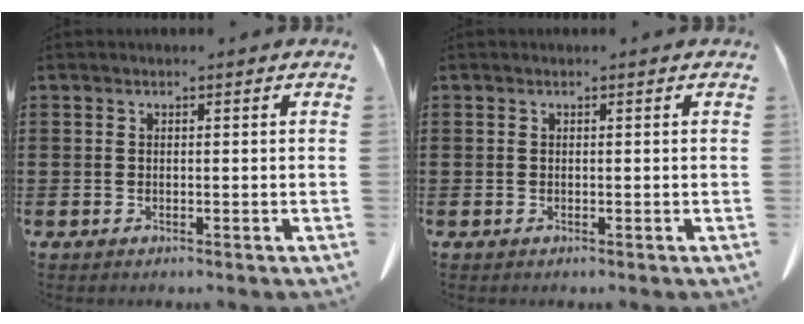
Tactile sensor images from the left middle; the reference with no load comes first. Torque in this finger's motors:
{"motor_torque": [0.00, 0.00, 0.00, 0.00]}